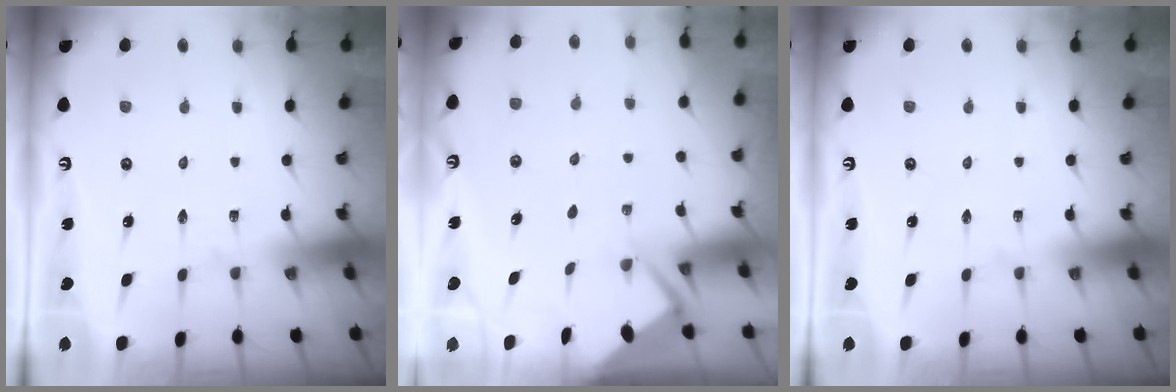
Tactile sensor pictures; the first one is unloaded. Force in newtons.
{"total": 2.8, "press": 2.8, "slide": 0.3}
{"total": 0.0}